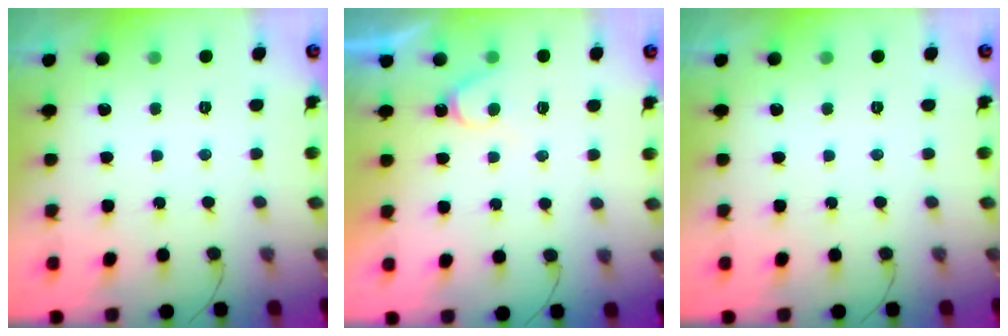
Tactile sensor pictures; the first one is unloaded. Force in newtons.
{"total": 4.0, "press": 4.0, "slide": 0.4}
{"total": 0.0}